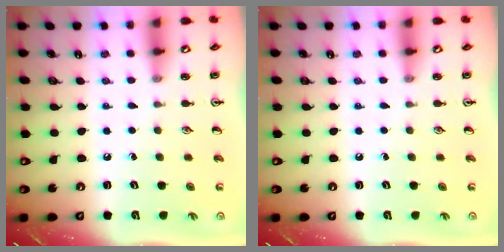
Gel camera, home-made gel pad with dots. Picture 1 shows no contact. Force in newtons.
{"total": 0.0}